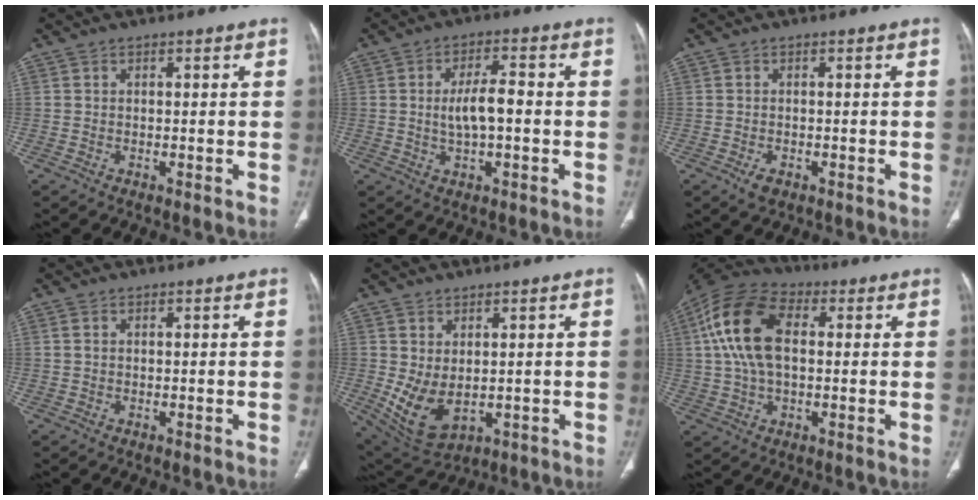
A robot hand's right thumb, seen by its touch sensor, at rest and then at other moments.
{"total": 6.5, "force": [-0.3, 2.5, 6.0], "torque": [-0.108, 0.011, -0.008]}
{"total": 1.8, "force": [-0.9, 1.1, 1.1], "torque": [-0.020, -0.001, -0.011]}
{"total": 0.7, "force": [0.2, 0.5, 0.5], "torque": [-0.015, 0.007, 0.008]}
{"total": 8.2, "force": [-0.2, 5.0, 6.6], "torque": [-0.115, -0.010, 0.025]}
{"total": 15.2, "force": [2.7, 8.7, 12.1], "torque": [-0.243, 0.023, 0.044]}